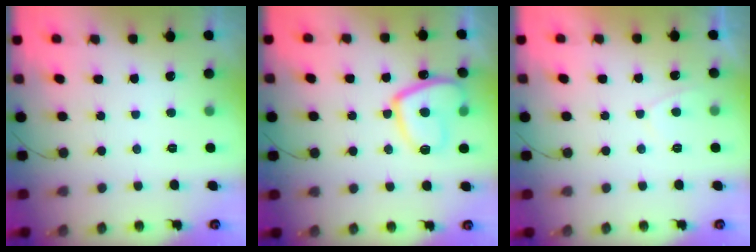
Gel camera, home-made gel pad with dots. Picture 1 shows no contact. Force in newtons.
{"total": 13.2, "press": 13.2, "slide": 1.5}
{"total": 2.5, "press": 2.4, "slide": 0.7}